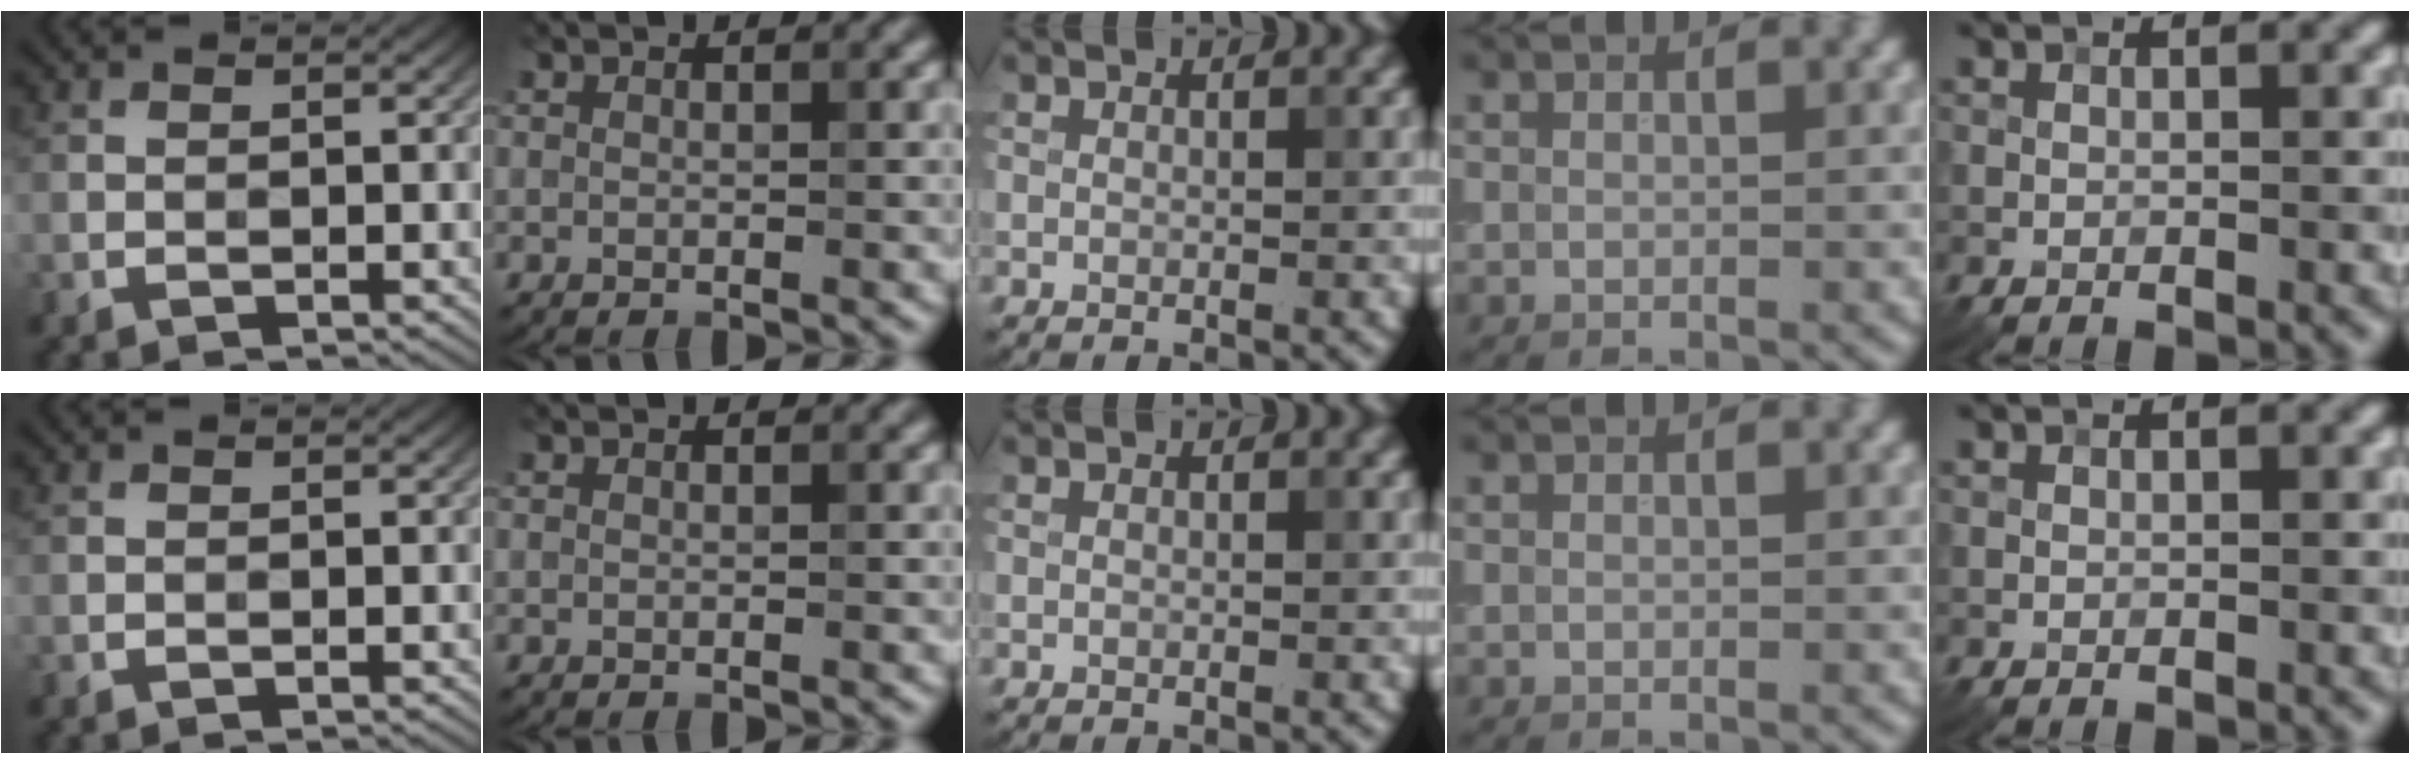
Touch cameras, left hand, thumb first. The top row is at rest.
{}